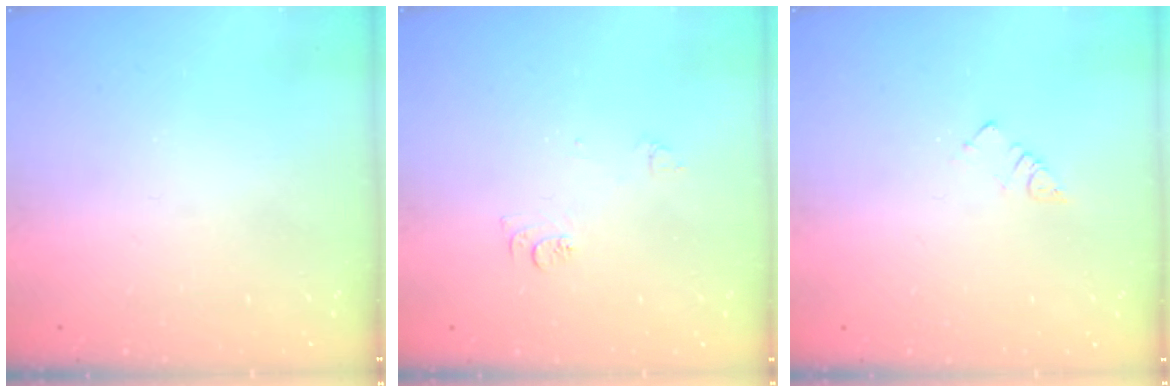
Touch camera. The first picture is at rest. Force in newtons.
{"total": 7.4, "press": 7.3, "slide": 0.8}
{"total": 2.3, "press": 2.3, "slide": 0.4}